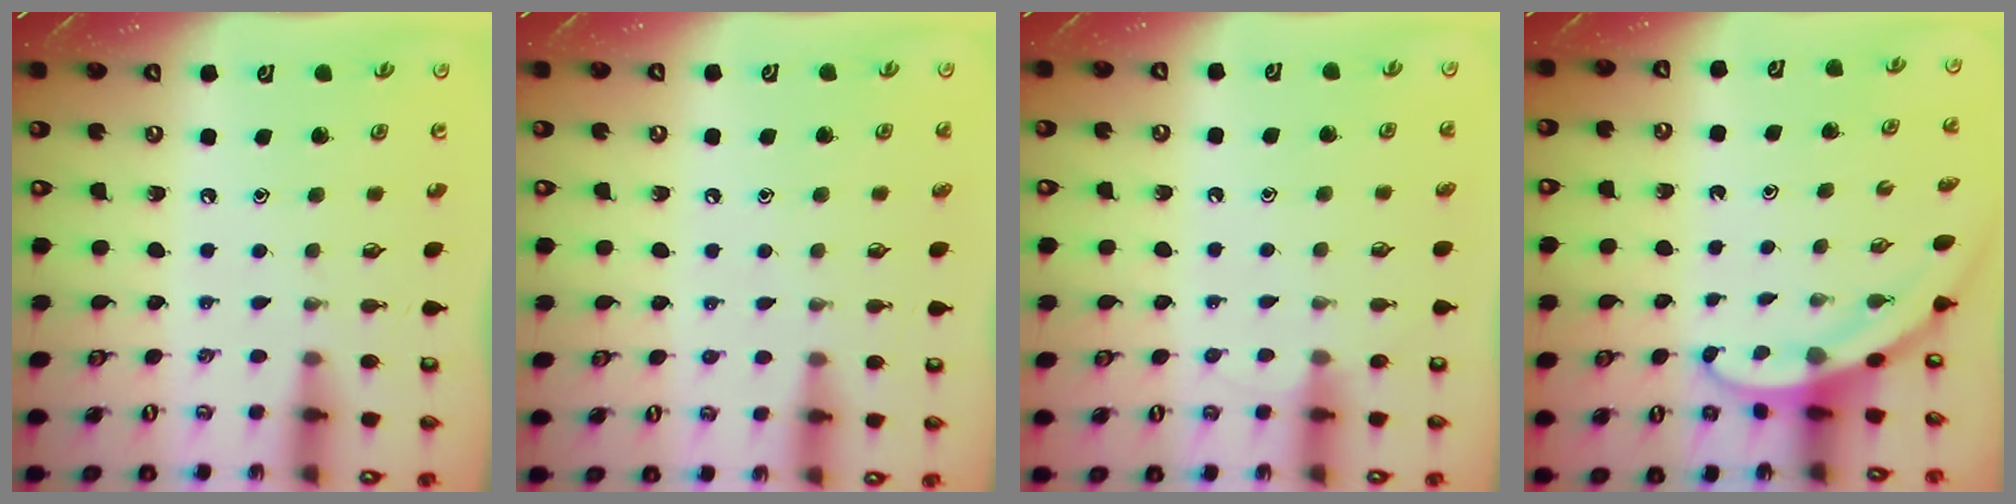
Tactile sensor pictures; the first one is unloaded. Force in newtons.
{"total": 3.9, "press": 3.7, "slide": 0.9}
{"total": 2.7, "press": 2.7, "slide": 0.3}
{"total": 3.2, "press": 3.2, "slide": 0.2}